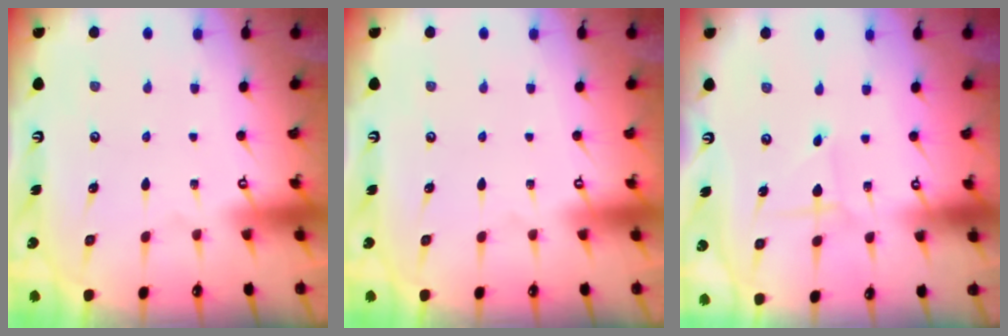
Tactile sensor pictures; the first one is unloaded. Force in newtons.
{"total": 0.0}
{"total": 1.4, "press": 1.4, "slide": 0.1}